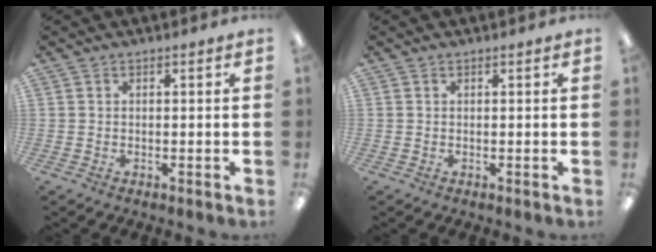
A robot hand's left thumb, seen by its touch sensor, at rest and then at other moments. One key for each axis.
{"total": 0.0}